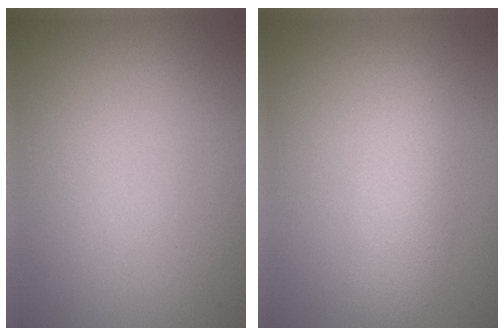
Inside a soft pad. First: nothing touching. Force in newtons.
{"total": 2.8, "press": 2.8, "slide": 0.2}